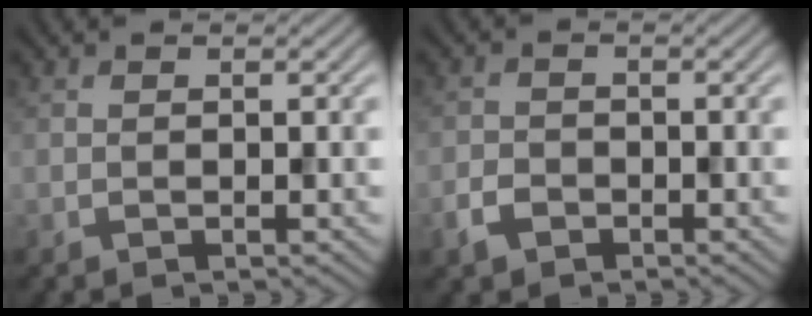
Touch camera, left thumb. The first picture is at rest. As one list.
[{"total": 2.5, "force": [-1.5, 1.6, 1.0], "torque": [-0.022, -0.003, -0.037]}]